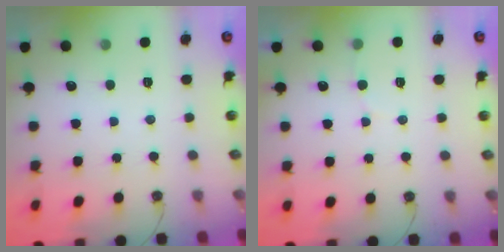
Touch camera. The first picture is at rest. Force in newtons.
{"total": 3.7, "press": 3.7, "slide": 0.3}